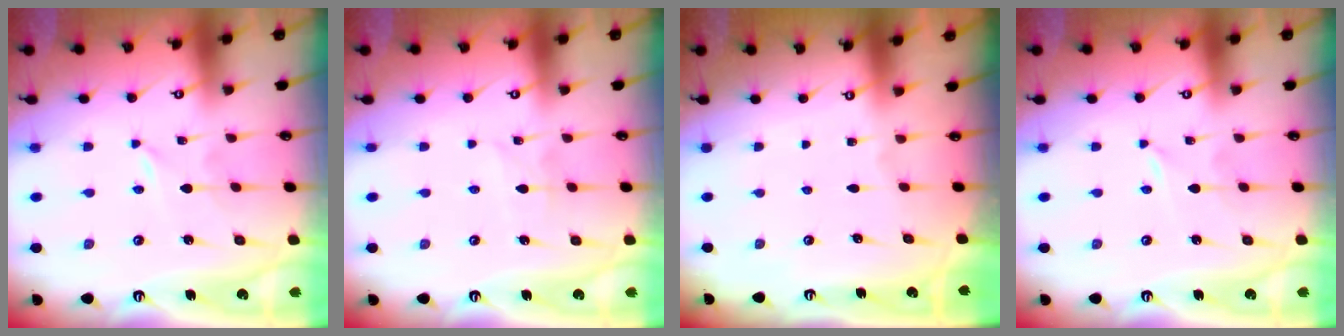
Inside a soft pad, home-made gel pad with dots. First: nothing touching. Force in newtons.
{"total": 2.3, "press": 2.3, "slide": 0.3}
{"total": 0.0}
{"total": 0.0}